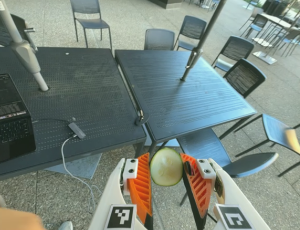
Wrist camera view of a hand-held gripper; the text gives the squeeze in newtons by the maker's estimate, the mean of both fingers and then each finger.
{"total": 7.5, "left": 7.0, "right": 8.1}